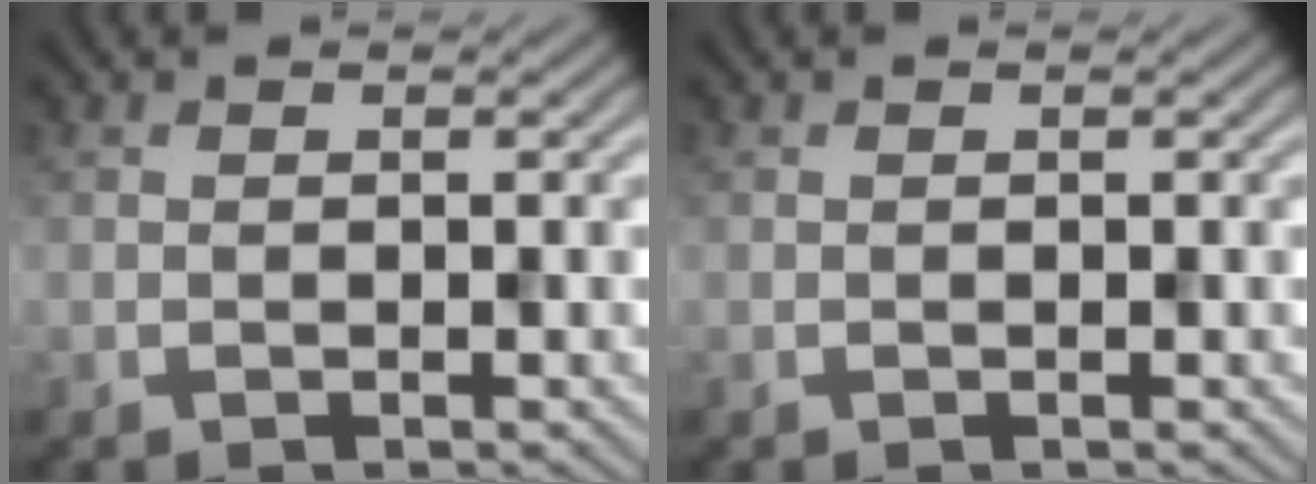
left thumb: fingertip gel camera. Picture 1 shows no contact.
{"total": 0.0}